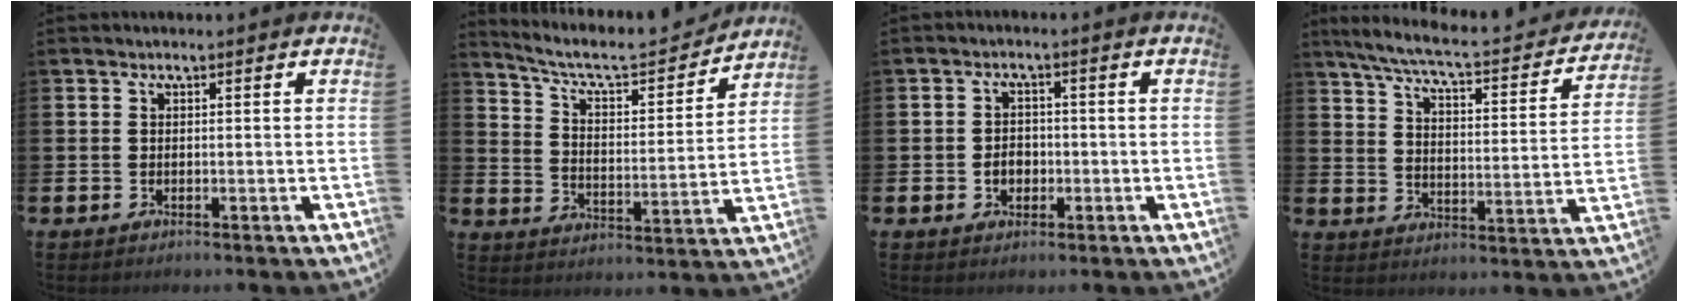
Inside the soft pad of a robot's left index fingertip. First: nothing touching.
{"total": 7.3, "force": [6.5, 1.9, 2.8], "torque": [-0.091, -0.045, 0.107]}
{"total": 2.5, "force": [-0.6, 2.0, 1.3], "torque": [-0.015, 0.000, -0.018]}
{"total": 6.7, "force": [5.8, 0.7, 3.2], "torque": [-0.088, -0.041, 0.093]}